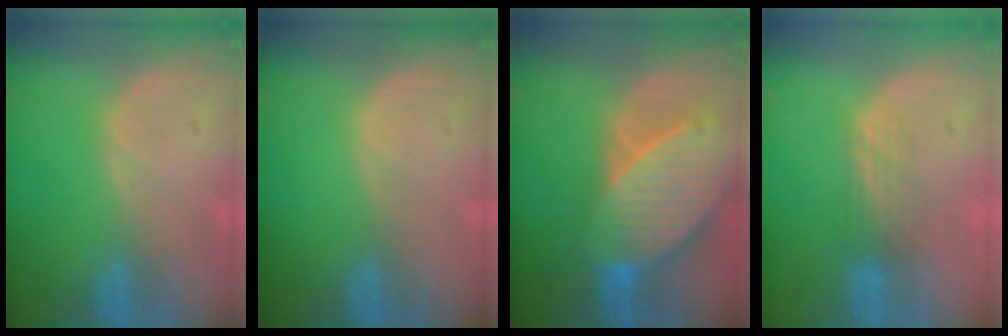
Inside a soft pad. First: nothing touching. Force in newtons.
{"total": 0.0}
{"total": 10.4, "press": 9.1, "slide": 5.0}
{"total": 3.5, "press": 3.0, "slide": 1.9}